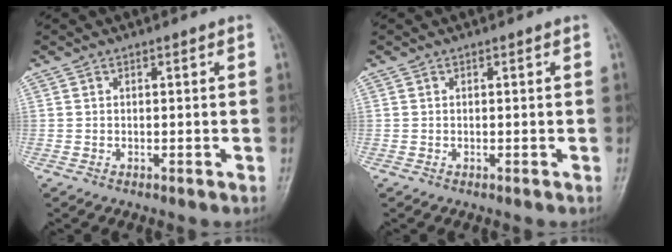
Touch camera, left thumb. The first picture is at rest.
{"total": 0.0}